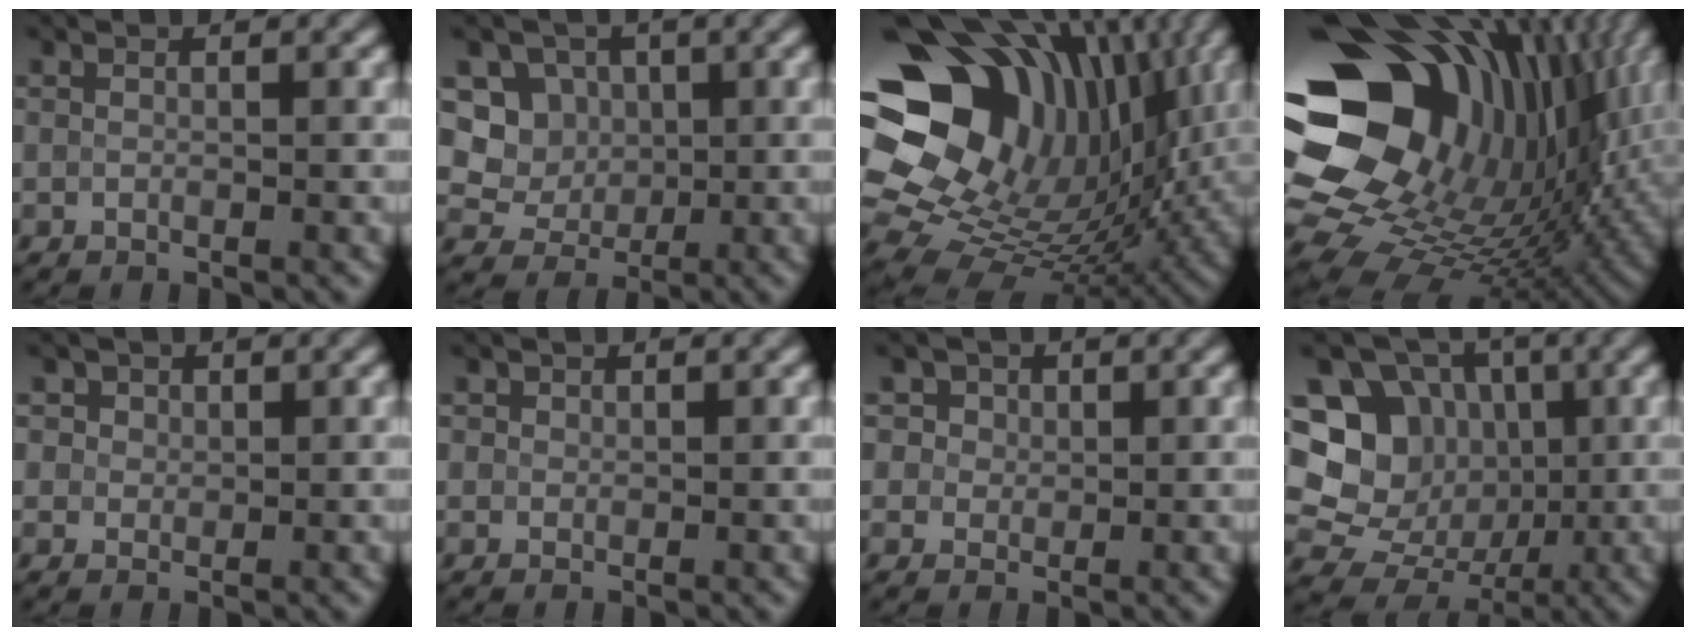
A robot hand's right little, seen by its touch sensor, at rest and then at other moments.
{"total": 4.1, "force": [1.1, 3.9, 0.8], "torque": [0.005, 0.001, 0.016]}
{"total": 17.8, "force": [5.4, 13.3, 10.6], "torque": [-0.199, 0.013, 0.106]}
{"total": 19.7, "force": [4.0, 14.2, 13.1], "torque": [-0.258, -0.025, 0.087]}
{"total": 1.7, "force": [0.6, 1.6, -0.1], "torque": [0.031, 0.002, -0.005]}
{"total": 0.7, "force": [0.3, 0.6, -0.2], "torque": [0.013, -0.006, 0.003]}
{"total": 2.6, "force": [0.8, 2.5, 0.1], "torque": [0.034, 0.014, -0.005]}
{"total": 15.5, "force": [1.1, 14.5, 5.5], "torque": [-0.159, 0.018, 0.020]}